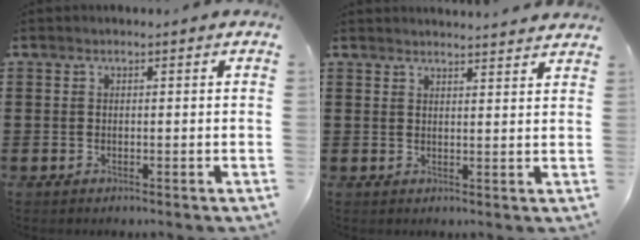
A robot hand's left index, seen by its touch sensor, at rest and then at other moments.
{"total": 2.4, "force": [2.3, -0.4, 0.0], "torque": [-0.008, -0.010, 0.044]}